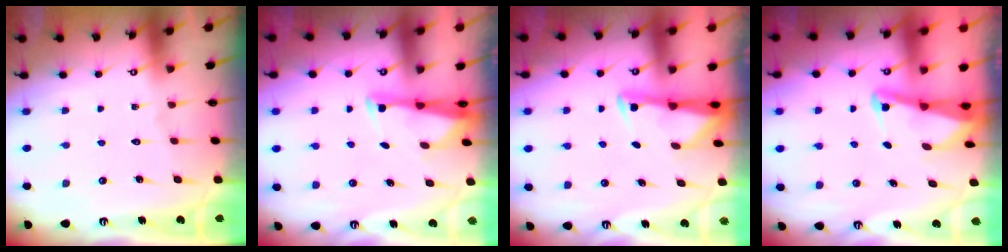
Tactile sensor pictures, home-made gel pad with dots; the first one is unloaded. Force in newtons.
{"total": 2.7, "press": 2.6, "slide": 0.7}
{"total": 3.4, "press": 3.4, "slide": 0.5}
{"total": 2.6, "press": 2.5, "slide": 0.6}